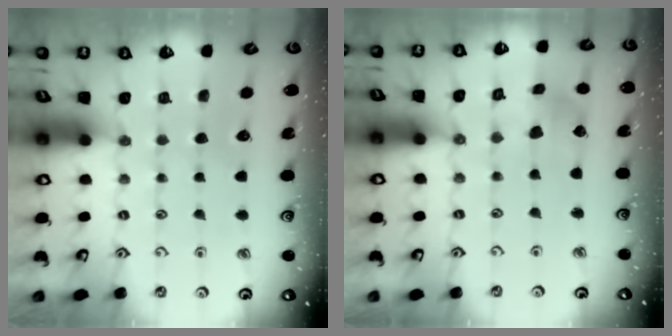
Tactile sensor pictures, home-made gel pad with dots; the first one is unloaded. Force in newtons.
{"total": 2.7, "press": 2.7, "slide": 0.5}